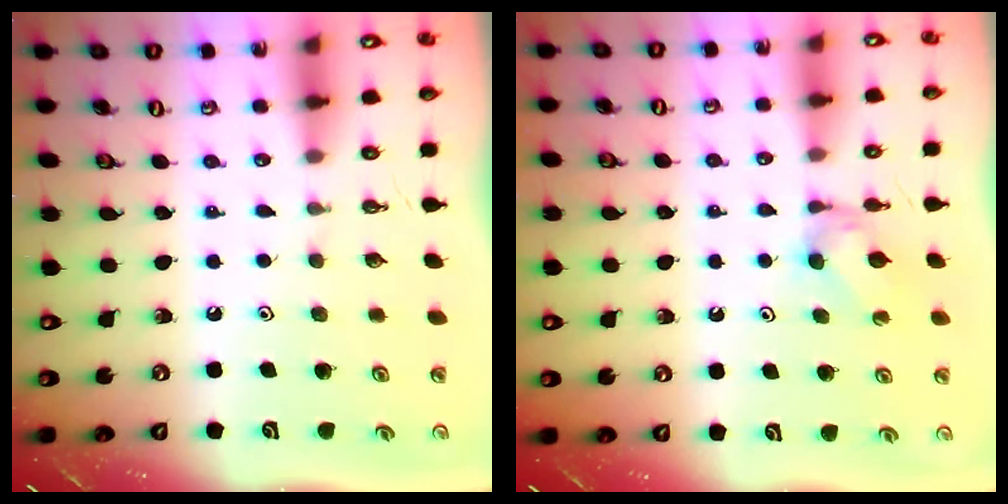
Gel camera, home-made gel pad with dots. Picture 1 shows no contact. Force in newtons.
{"total": 3.9, "press": 3.8, "slide": 0.7}